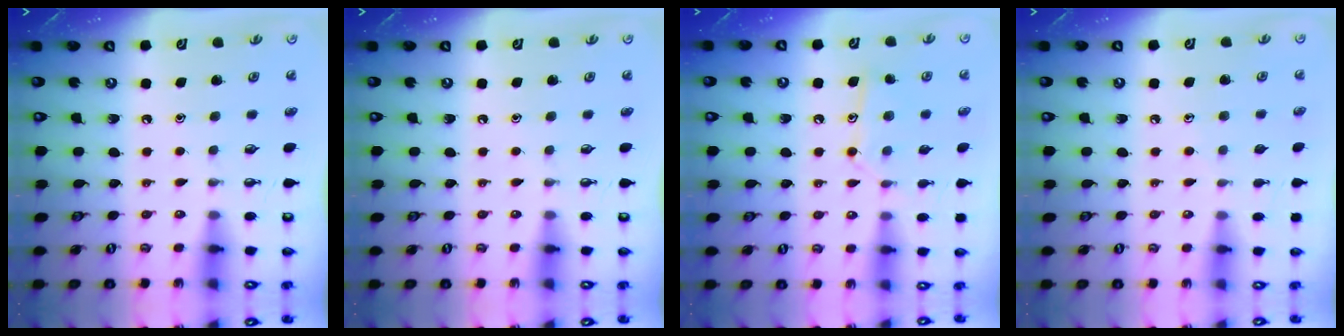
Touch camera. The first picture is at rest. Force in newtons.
{"total": 0.0}
{"total": 11.7, "press": 11.7, "slide": 0.6}
{"total": 4.6, "press": 4.6, "slide": 0.5}